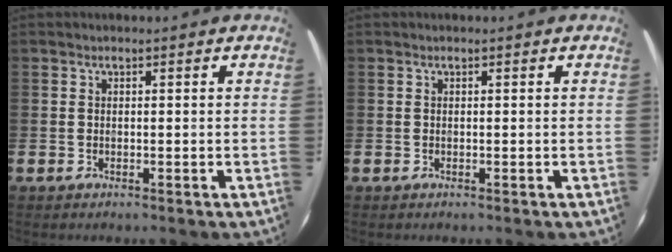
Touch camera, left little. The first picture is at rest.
{"total": 0.0}